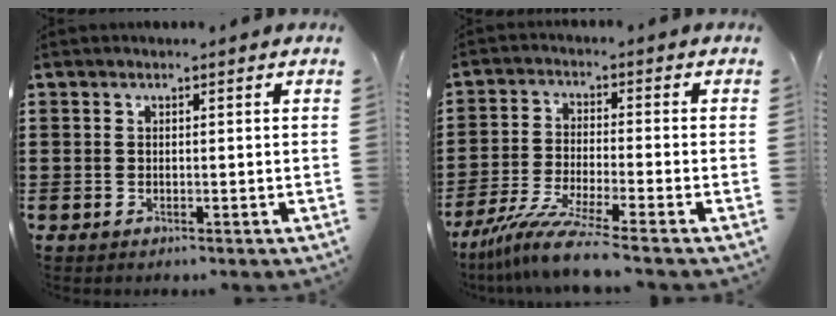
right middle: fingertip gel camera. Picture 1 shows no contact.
{"total": 7.4, "force": [-6.0, -0.3, 4.3], "torque": [-0.093, -0.019, -0.118]}